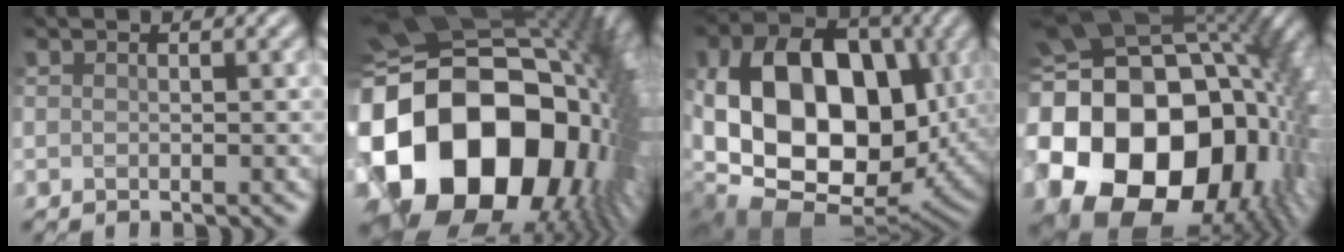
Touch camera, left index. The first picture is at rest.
{"total": 21.4, "force": [-3.7, 15.9, 13.8], "torque": [-0.303, -0.051, -0.035]}
{"total": 17.1, "force": [0.1, 11.8, 12.4], "torque": [-0.229, -0.007, 0.013]}
{"total": 21.2, "force": [-3.2, 15.3, 14.4], "torque": [-0.304, -0.032, -0.032]}